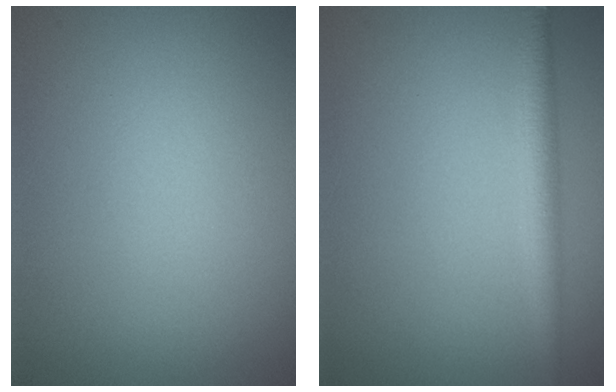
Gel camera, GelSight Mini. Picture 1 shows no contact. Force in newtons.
{"total": 2.6, "press": 2.6, "slide": 0.1}